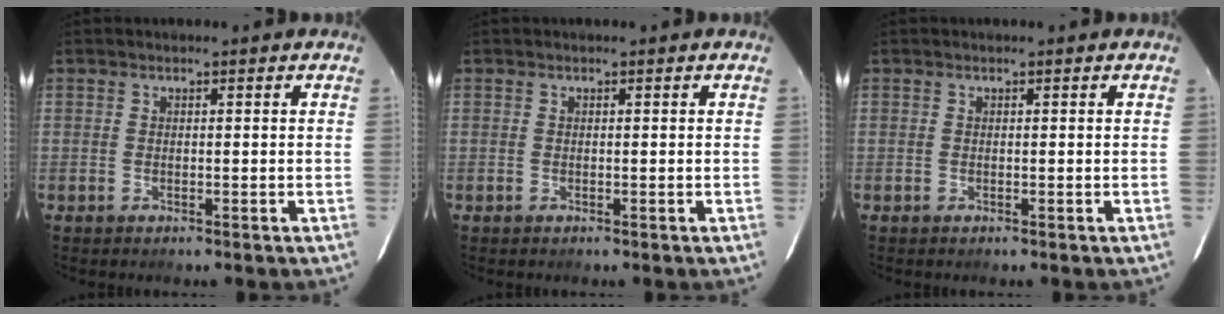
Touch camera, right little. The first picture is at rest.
{"total": 0.0}
{"total": 0.0}